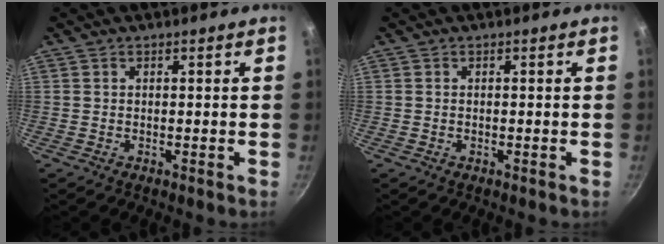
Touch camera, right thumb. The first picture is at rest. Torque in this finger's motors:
{"motor_torque": [-0.46, -0.37, -0.28, 0.11, -0.02]}